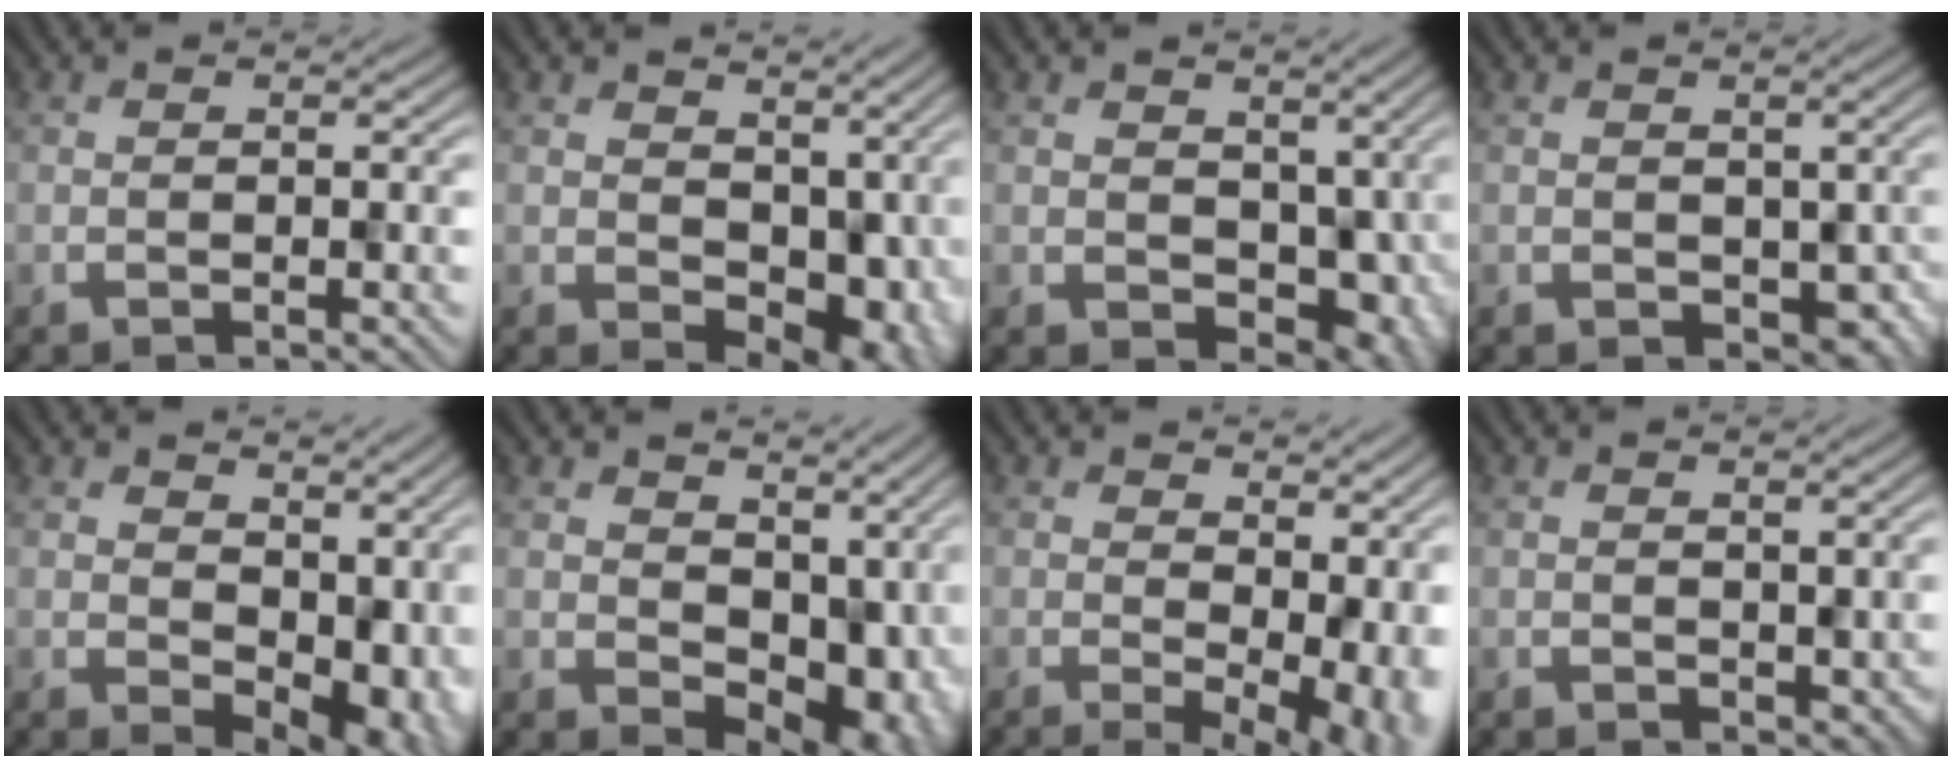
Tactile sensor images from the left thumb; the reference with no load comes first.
{"total": 8.1, "force": [0.5, 6.0, 5.4], "torque": [-0.066, -0.030, 0.023]}
{"total": 7.2, "force": [0.0, 5.9, 4.2], "torque": [-0.044, -0.037, 0.016]}
{"total": 4.1, "force": [-1.4, 3.4, 1.8], "torque": [-0.019, -0.012, -0.003]}
{"total": 9.5, "force": [1.2, 6.6, 6.8], "torque": [-0.086, -0.033, 0.039]}
{"total": 9.7, "force": [1.6, 7.2, 6.4], "torque": [-0.077, -0.035, 0.043]}
{"total": 10.4, "force": [-0.6, 5.6, 8.8], "torque": [-0.108, -0.027, 0.020]}
{"total": 1.8, "force": [-0.2, 1.7, 0.7], "torque": [-0.010, -0.009, 0.014]}